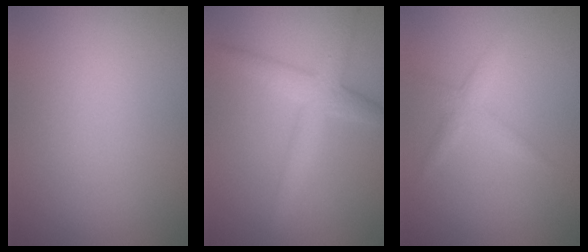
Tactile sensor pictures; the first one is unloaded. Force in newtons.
{"total": 3.4, "press": 3.4, "slide": 0.0}
{"total": 1.6, "press": 1.6, "slide": 0.0}